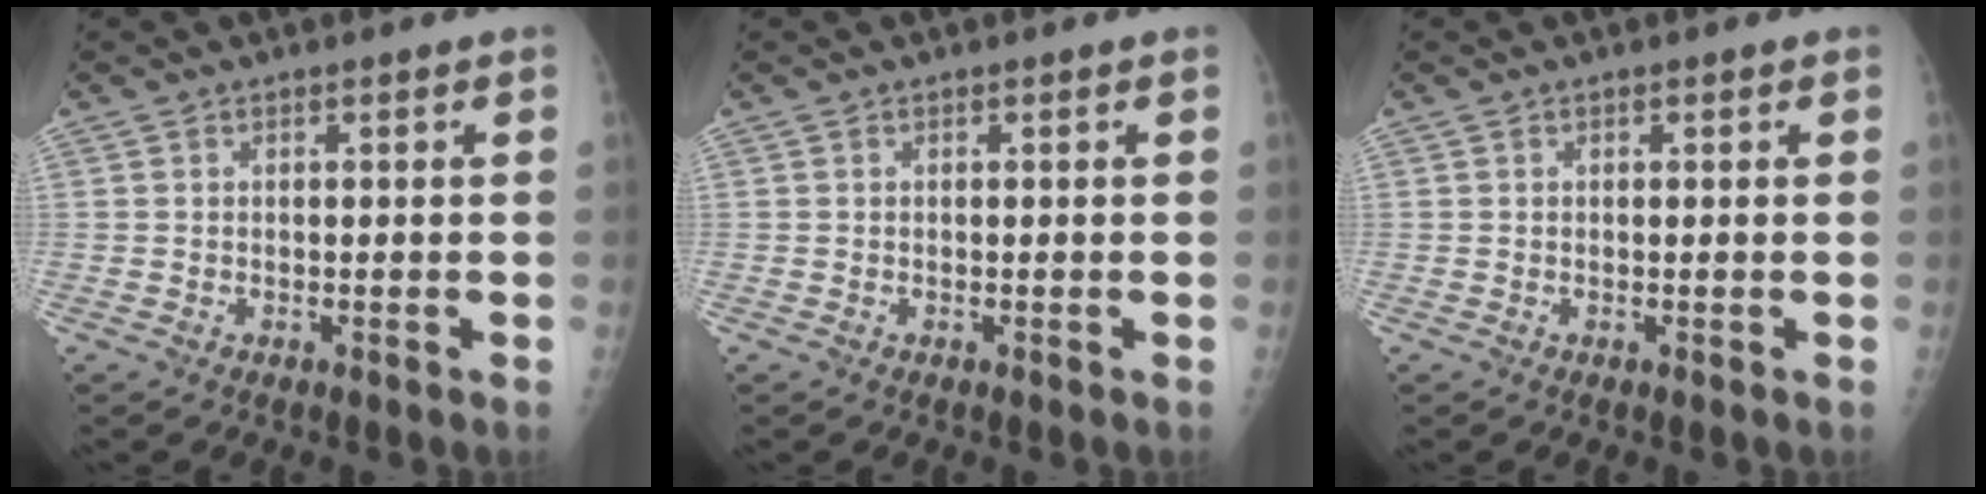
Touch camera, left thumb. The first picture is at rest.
{"total": 0.0}
{"total": 0.8, "force": [0.4, 0.5, 0.5], "torque": [-0.004, 0.000, 0.002]}